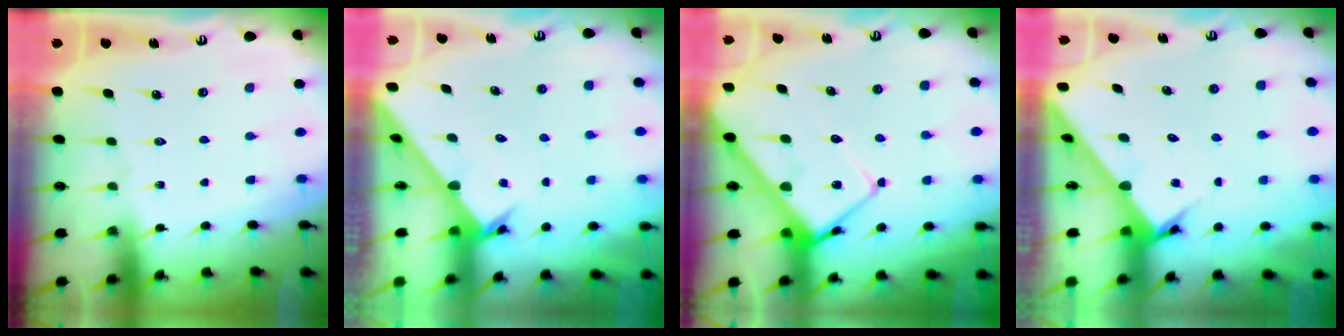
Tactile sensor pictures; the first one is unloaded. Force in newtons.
{"total": 2.5, "press": 2.5, "slide": 0.3}
{"total": 11.0, "press": 10.9, "slide": 1.0}
{"total": 2.9, "press": 2.9, "slide": 0.2}